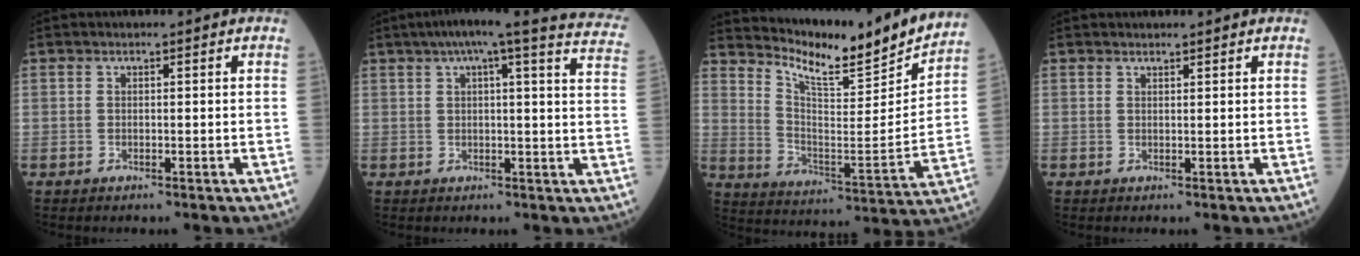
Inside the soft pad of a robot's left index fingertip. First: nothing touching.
{"total": 19.2, "force": [16.3, 0.9, 10.1], "torque": [-0.137, -0.011, 0.180]}
{"total": 16.7, "force": [16.0, 0.2, 4.7], "torque": [-0.097, -0.063, 0.240]}
{"total": 2.2, "force": [2.1, 0.1, 0.6], "torque": [-0.009, 0.016, 0.029]}